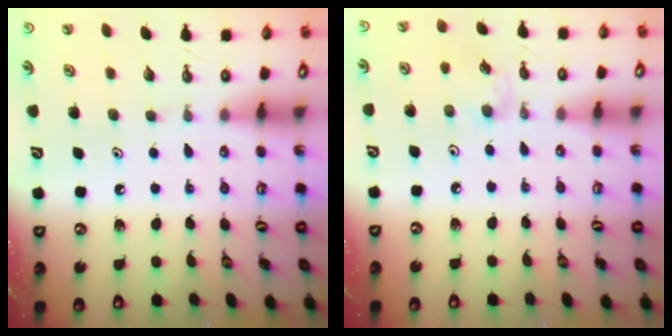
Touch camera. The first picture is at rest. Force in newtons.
{"total": 4.1, "press": 4.1, "slide": 0.7}